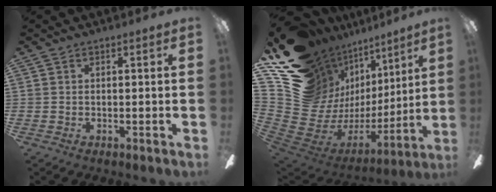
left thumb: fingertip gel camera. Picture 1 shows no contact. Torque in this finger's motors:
{"motor_torque": [2.88, 2.13, 1.39, -1.38, 0.46]}